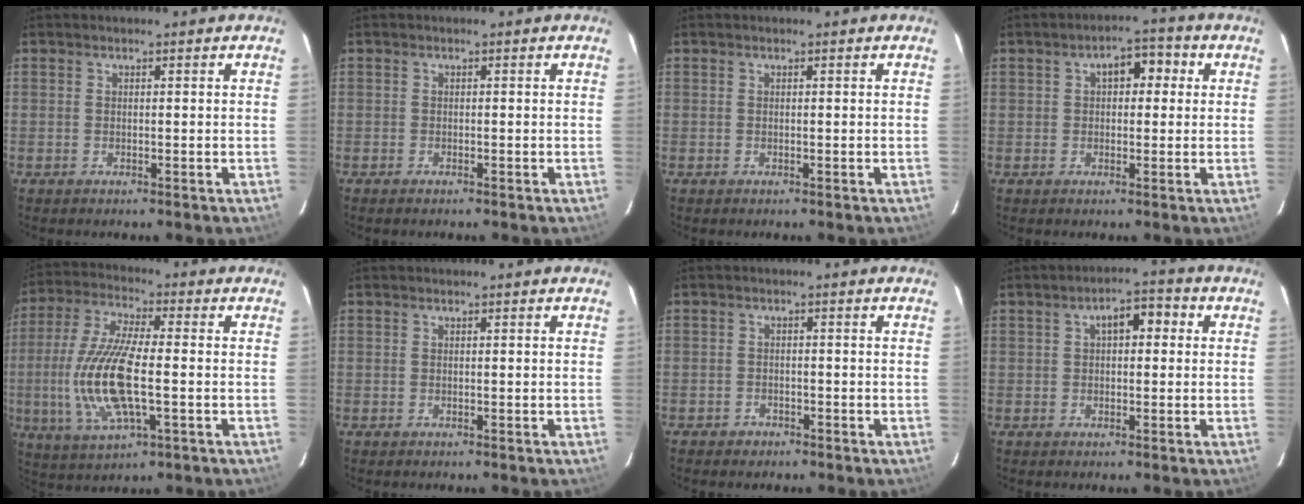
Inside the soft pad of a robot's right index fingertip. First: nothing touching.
{"total": 0.6, "force": [-0.6, -0.1, 0.2], "torque": [-0.009, -0.004, -0.013]}
{"total": 0.0}
{"total": 5.0, "force": [1.2, 2.9, 3.9], "torque": [-0.058, 0.021, 0.019]}
{"total": 15.6, "force": [-2.3, 4.8, 14.7], "torque": [-0.308, -0.007, -0.044]}
{"total": 0.0}
{"total": 2.0, "force": [-1.5, 1.3, 0.2], "torque": [-0.011, 0.005, -0.023]}
{"total": 4.9, "force": [1.2, 2.4, 4.1], "torque": [-0.066, 0.020, 0.019]}